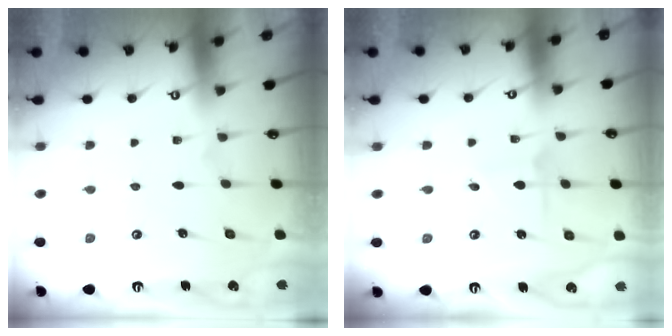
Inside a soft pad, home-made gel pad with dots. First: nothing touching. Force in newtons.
{"total": 2.4, "press": 2.4, "slide": 0.2}